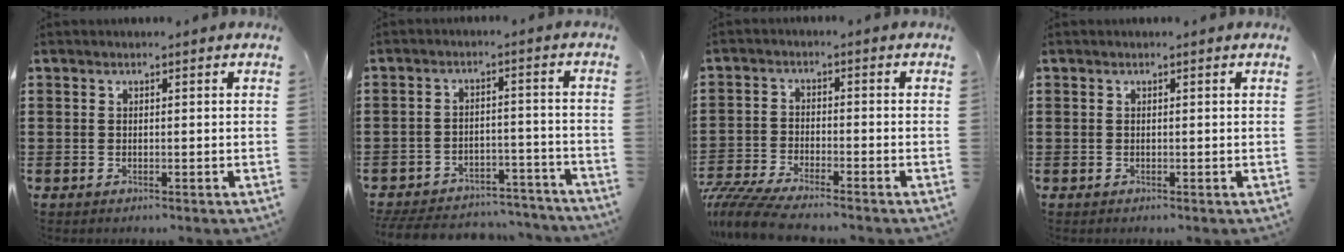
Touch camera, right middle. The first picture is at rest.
{"total": 6.0, "force": [-5.8, 0.9, 1.0], "torque": [-0.024, 0.010, -0.118]}
{"total": 5.7, "force": [-5.4, 0.2, 1.8], "torque": [-0.056, -0.014, -0.110]}
{"total": 0.0}